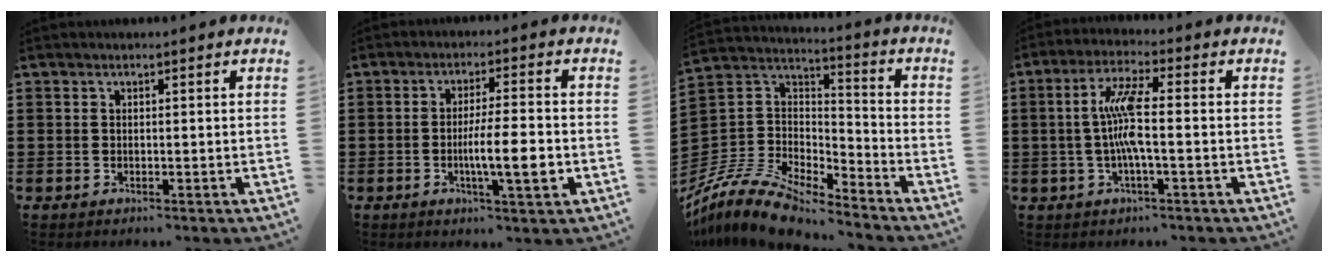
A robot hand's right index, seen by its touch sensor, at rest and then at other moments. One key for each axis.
{"total": 7.6, "fx": -1.9, "fy": 1.1, "fz": 7.3, "tx": -0.127, "ty": -0.006, "tz": -0.033}
{"total": 10.9, "fx": -9.8, "fy": 2.5, "fz": 4.0, "tx": -0.102, "ty": 0.012, "tz": -0.203}
{"total": 7.2, "fx": -0.4, "fy": 1.1, "fz": 7.1, "tx": -0.151, "ty": -0.004, "tz": -0.017}